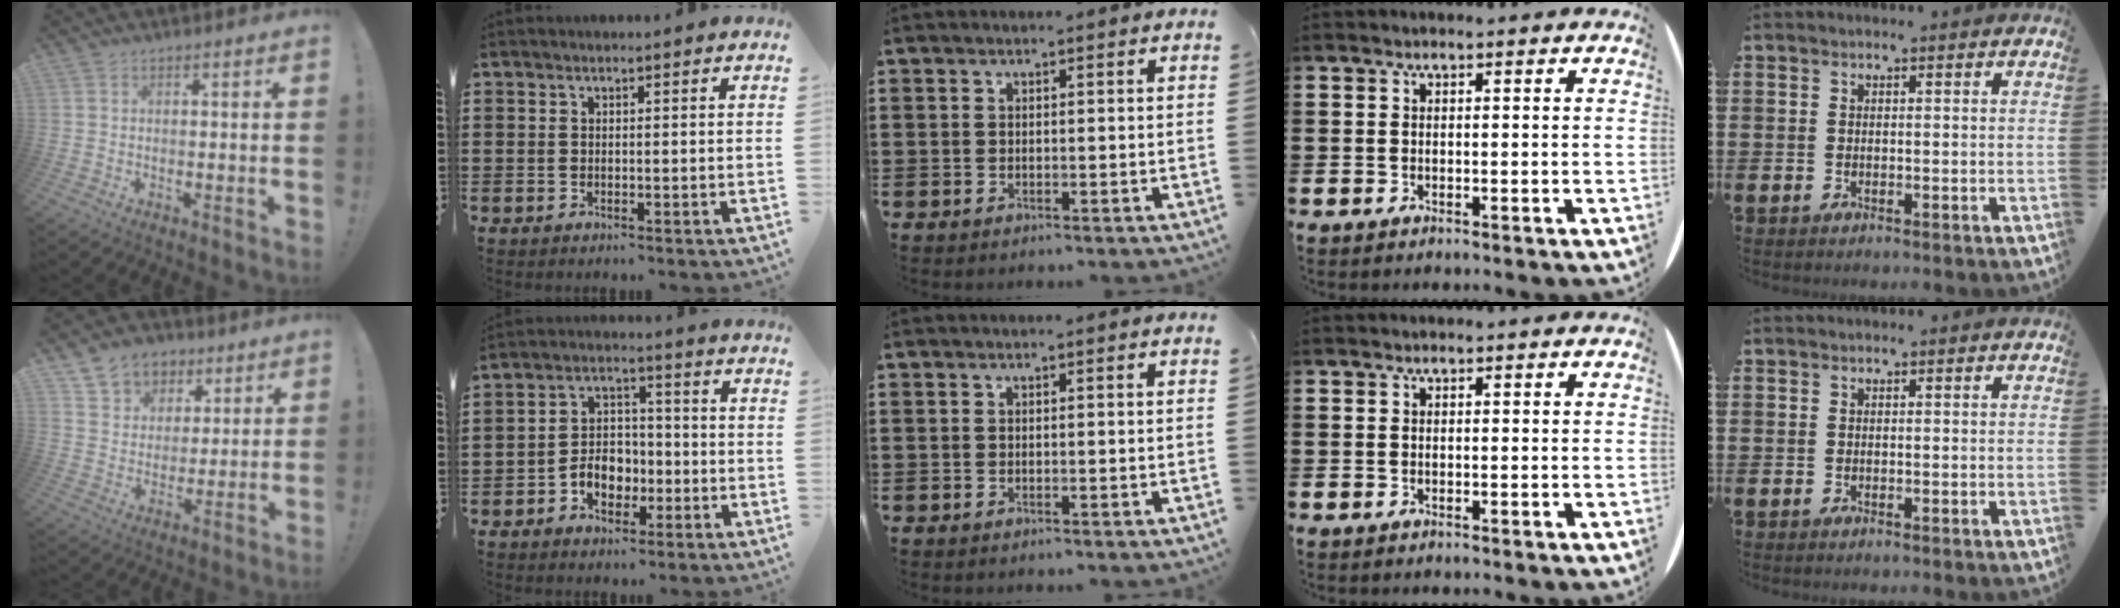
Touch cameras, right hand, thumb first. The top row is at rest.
{"thumb": {"total": 9.4, "force": [5.2, 7.6, 2.0], "torque": [-0.027, -0.034, 0.104]}, "index": {"total": 5.4, "force": [-2.2, 4.2, 2.6], "torque": [-0.044, 0.008, -0.043]}}